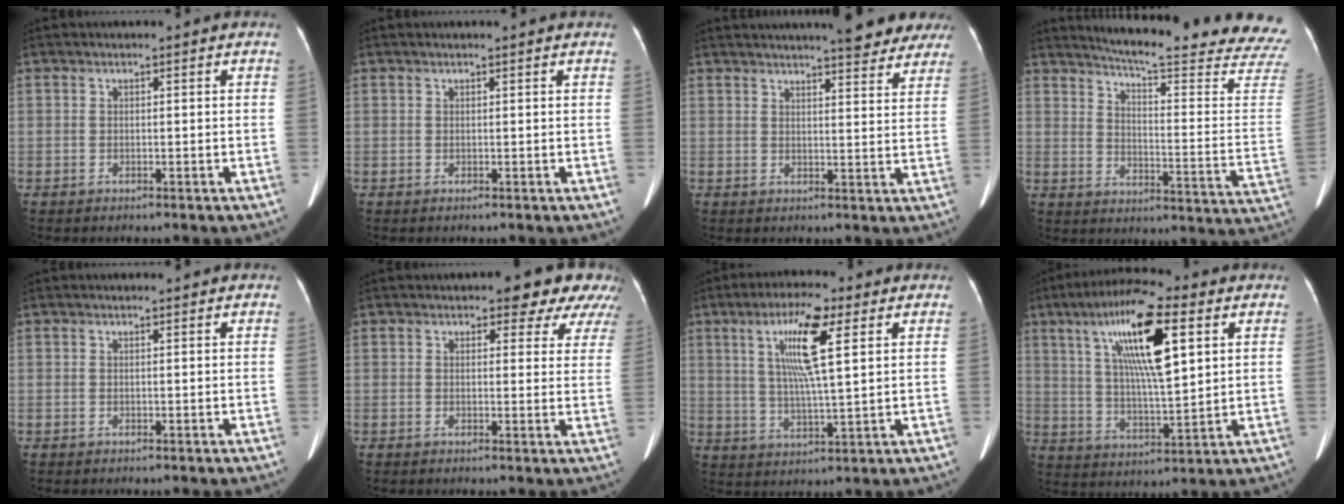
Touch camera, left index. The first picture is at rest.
{"total": 1.1, "force": [1.0, -0.1, 0.4], "torque": [-0.007, 0.012, 0.014]}
{"total": 13.0, "force": [11.4, 2.3, 5.9], "torque": [-0.061, -0.002, 0.123]}
{"total": 26.3, "force": [24.5, -0.2, 9.5], "torque": [-0.139, -0.138, 0.285]}
{"total": 0.8, "force": [0.8, 0.1, 0.3], "torque": [-0.009, 0.002, 0.009]}
{"total": 7.9, "force": [6.6, 3.5, 2.8], "torque": [-0.010, -0.003, 0.048]}
{"total": 10.3, "force": [3.8, 1.0, 9.5], "torque": [-0.178, 0.005, 0.067]}
{"total": 15.2, "force": [6.3, 2.6, 13.6], "torque": [-0.257, 0.009, 0.113]}